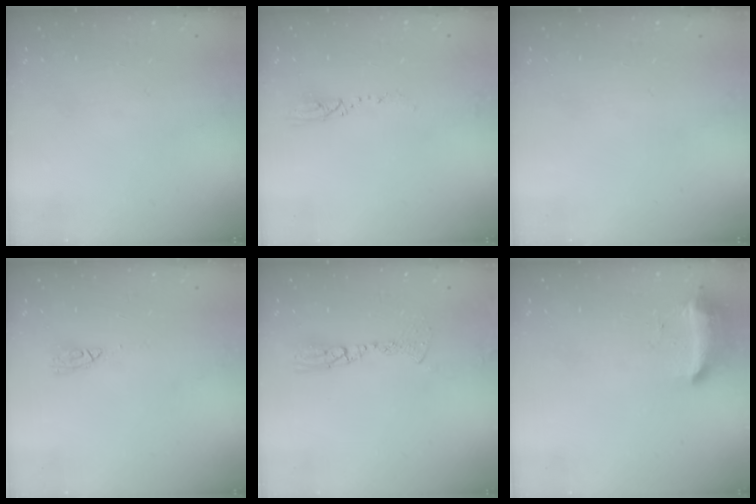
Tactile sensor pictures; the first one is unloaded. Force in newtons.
{"total": 2.9, "press": 2.9, "slide": 0.4}
{"total": 0.0}
{"total": 5.4, "press": 5.4, "slide": 0.5}
{"total": 9.2, "press": 8.9, "slide": 2.5}
{"total": 9.3, "press": 9.3, "slide": 0.8}